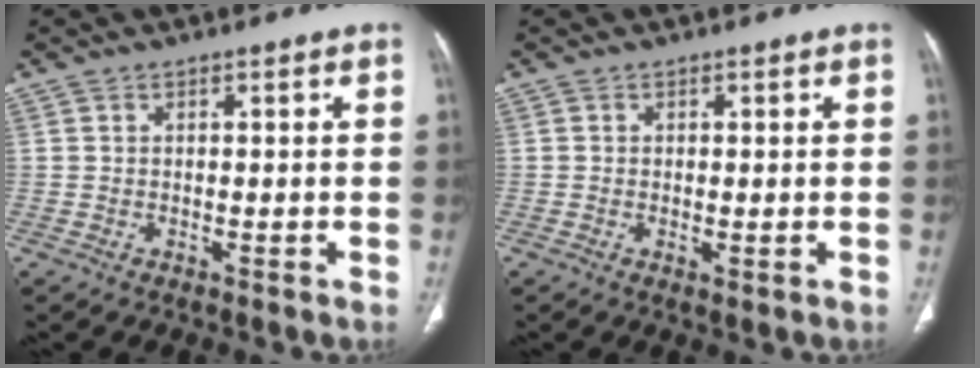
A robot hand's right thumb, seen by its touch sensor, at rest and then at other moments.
{"total": 1.1, "force": [-0.2, 0.4, 1.0], "torque": [-0.022, -0.006, -0.002]}